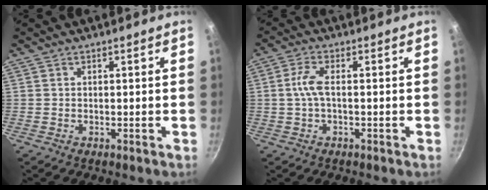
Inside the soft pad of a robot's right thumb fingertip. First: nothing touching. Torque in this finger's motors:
{"motor_torque": [-0.36, -0.33, 0.05, 0.05, 0.05]}